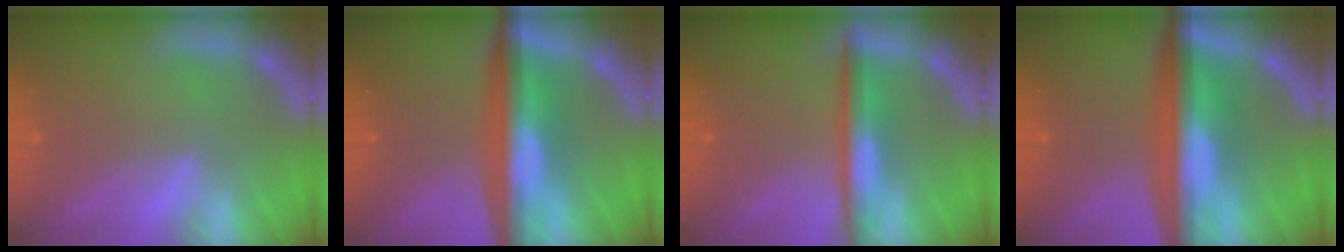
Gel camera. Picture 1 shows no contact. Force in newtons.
{"total": 9.0}
{"total": 4.5}
{"total": 10.0}